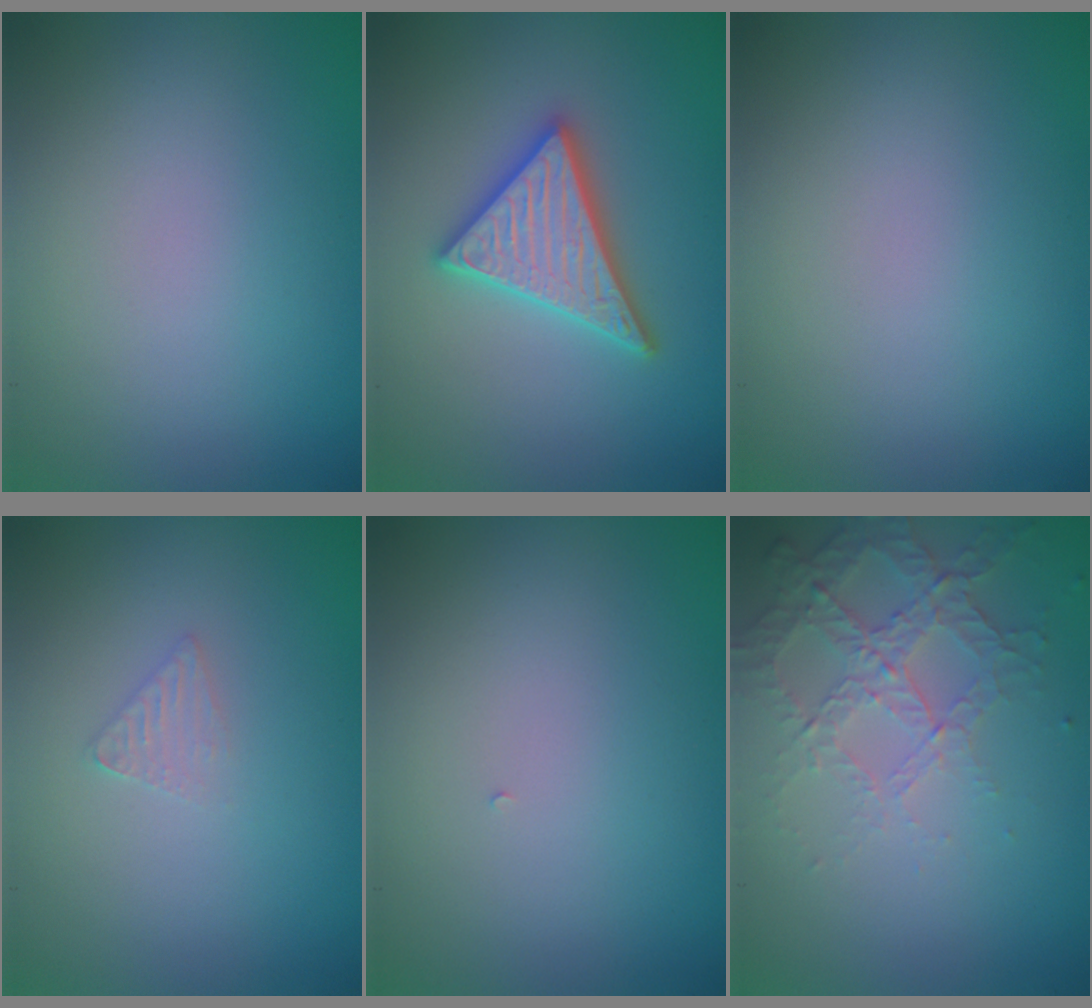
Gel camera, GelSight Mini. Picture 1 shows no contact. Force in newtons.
{"total": 4.9, "press": 4.9, "slide": 0.7}
{"total": 0.0}
{"total": 1.0, "press": 1.0, "slide": 0.1}
{"total": 0.0}
{"total": 4.5, "press": 2.9, "slide": 3.4}